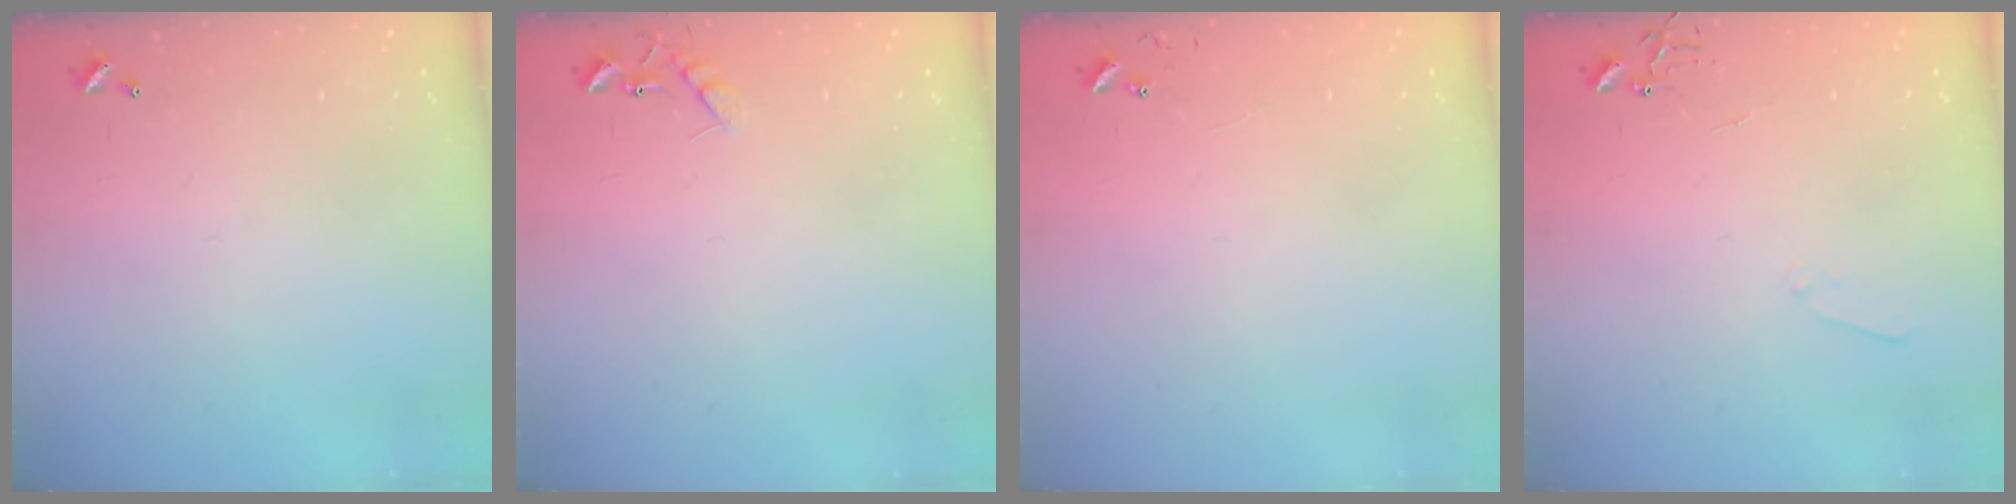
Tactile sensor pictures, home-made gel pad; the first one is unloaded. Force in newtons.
{"total": 7.6, "press": 7.6, "slide": 0.7}
{"total": 4.7, "press": 4.7, "slide": 0.5}
{"total": 4.8, "press": 4.7, "slide": 0.7}